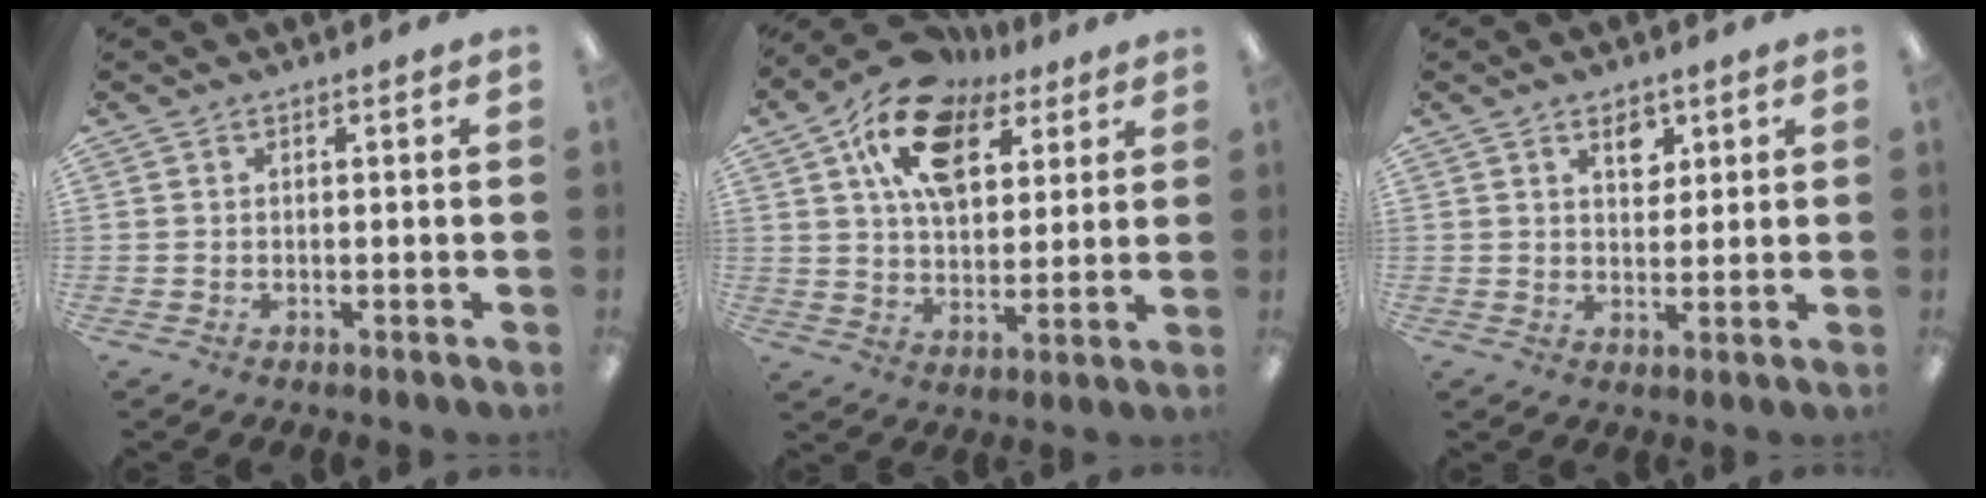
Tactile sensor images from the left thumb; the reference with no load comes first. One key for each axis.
{"total": 16.7, "fx": 9.3, "fy": 9.9, "fz": 9.7, "tx": -0.166, "ty": -0.031, "tz": 0.167}
{"total": 4.5, "fx": 2.6, "fy": 2.7, "fz": 2.6, "tx": -0.019, "ty": -0.011, "tz": 0.038}